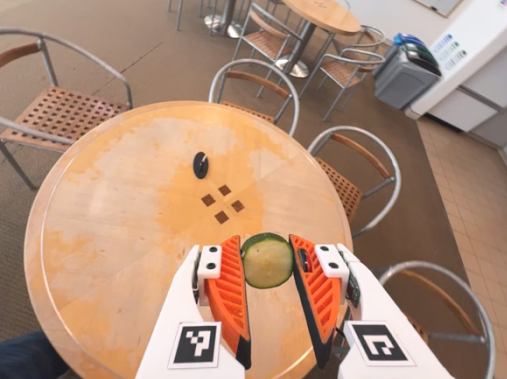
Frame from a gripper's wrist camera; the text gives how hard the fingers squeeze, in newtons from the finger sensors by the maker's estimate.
{"total": 9.5, "left": 9.3, "right": 9.7}